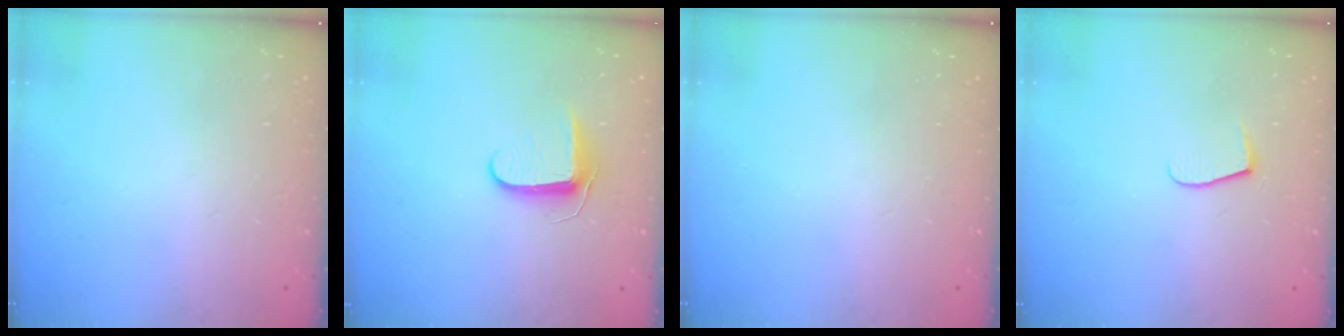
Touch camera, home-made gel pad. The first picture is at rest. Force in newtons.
{"total": 7.7, "press": 7.6, "slide": 0.8}
{"total": 0.0}
{"total": 6.2, "press": 6.2, "slide": 0.4}